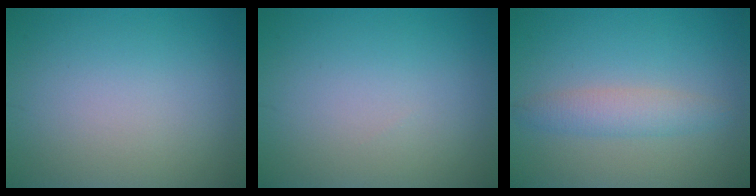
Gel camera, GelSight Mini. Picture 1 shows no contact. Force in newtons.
{"total": 0.0}
{"total": 2.5, "press": 2.5, "slide": 0.0}